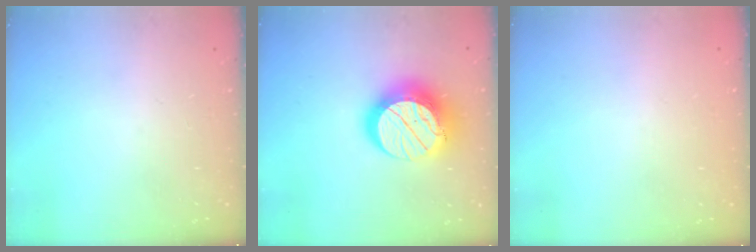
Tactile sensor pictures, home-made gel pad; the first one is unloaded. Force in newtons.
{"total": 17.7, "press": 17.6, "slide": 1.9}
{"total": 0.5, "press": 0.5, "slide": 0.1}